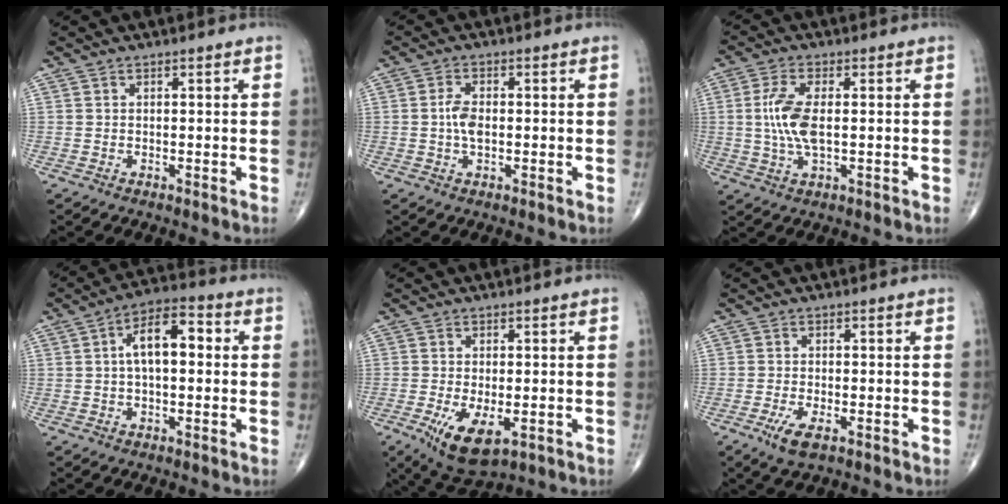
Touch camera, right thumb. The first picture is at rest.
{"total": 3.8, "force": [-0.2, 2.0, 3.2], "torque": [-0.062, 0.003, -0.008]}
{"total": 7.7, "force": [0.3, 3.0, 7.1], "torque": [-0.163, -0.002, 0.004]}
{"total": 9.7, "force": [1.2, 4.8, 8.3], "torque": [-0.129, 0.028, 0.008]}
{"total": 9.0, "force": [-3.2, 4.2, 7.3], "torque": [-0.124, -0.016, -0.044]}
{"total": 4.2, "force": [-2.0, 1.6, 3.3], "torque": [-0.065, -0.005, -0.035]}